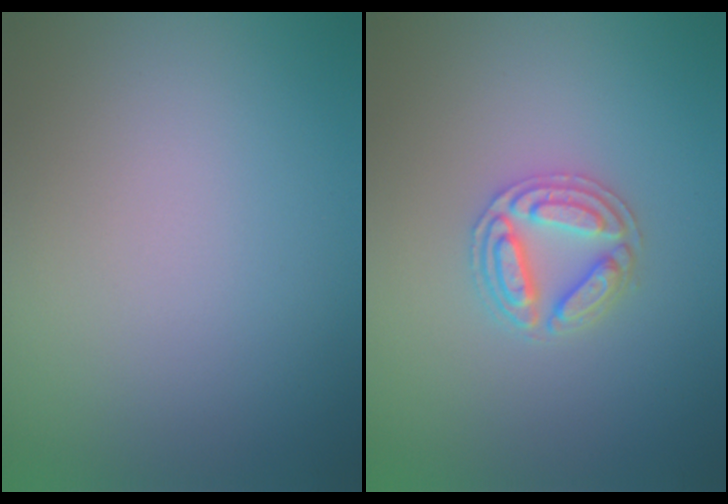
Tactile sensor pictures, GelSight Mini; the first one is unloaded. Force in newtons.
{"total": 2.9, "press": 2.9, "slide": 0.5}